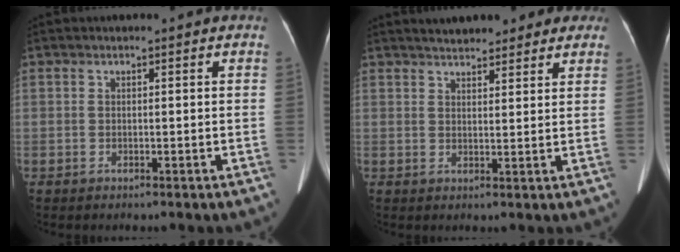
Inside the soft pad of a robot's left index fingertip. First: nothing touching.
{"total": 9.7, "force": [8.3, 3.1, 4.0], "torque": [-0.037, 0.022, 0.102]}